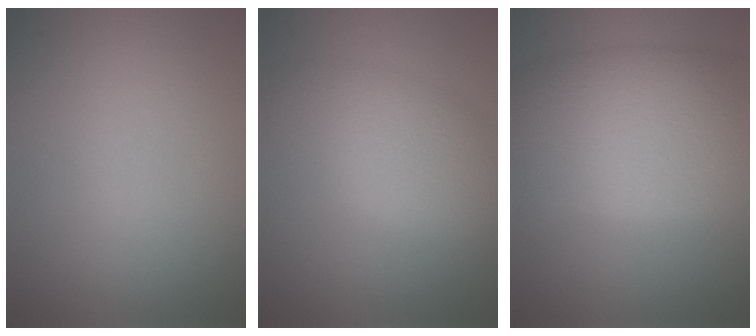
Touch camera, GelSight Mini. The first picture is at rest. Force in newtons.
{"total": 5.2, "press": 5.2, "slide": 0.2}
{"total": 11.3, "press": 11.3, "slide": 0.6}